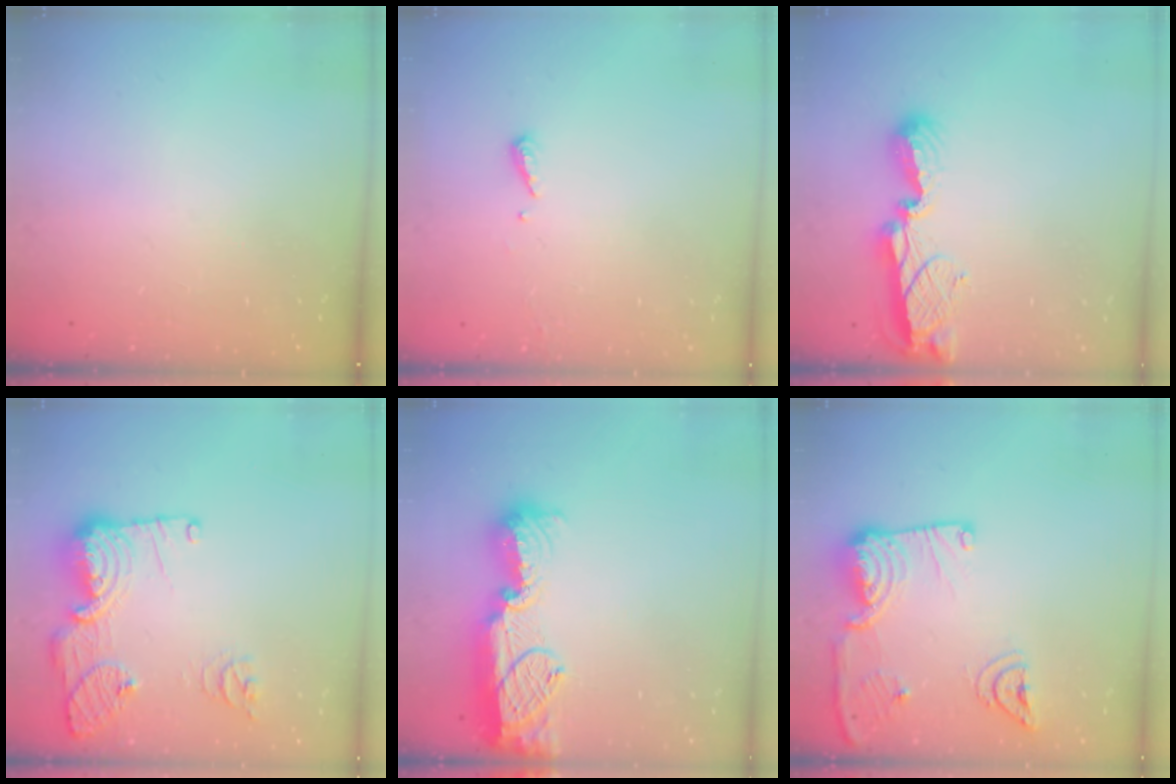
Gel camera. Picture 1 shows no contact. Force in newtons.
{"total": 5.3, "press": 5.3, "slide": 0.5}
{"total": 9.6, "press": 9.6, "slide": 1.2}
{"total": 16.2, "press": 16.2, "slide": 1.7}
{"total": 17.4, "press": 16.6, "slide": 5.5}
{"total": 16.4, "press": 16.3, "slide": 2.0}